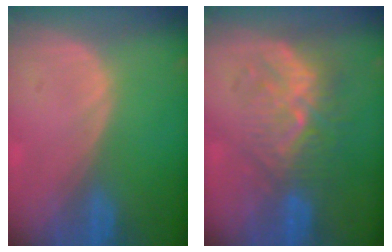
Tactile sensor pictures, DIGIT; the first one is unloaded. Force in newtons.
{"total": 8.8, "press": 8.1, "slide": 3.5}